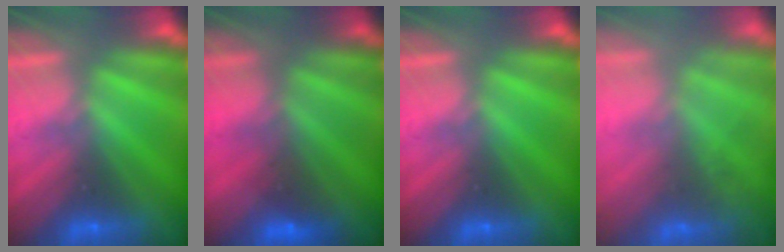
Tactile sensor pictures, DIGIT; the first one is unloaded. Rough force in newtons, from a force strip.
{"total": 1.4}
{"total": 0.0}
{"total": 7.0}